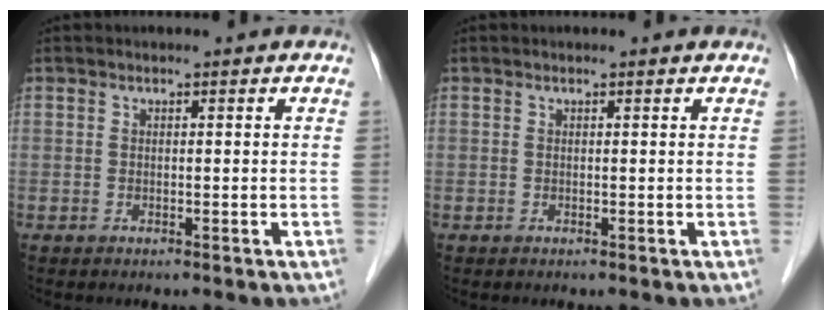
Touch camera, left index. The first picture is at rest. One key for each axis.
{"total": 0.0}